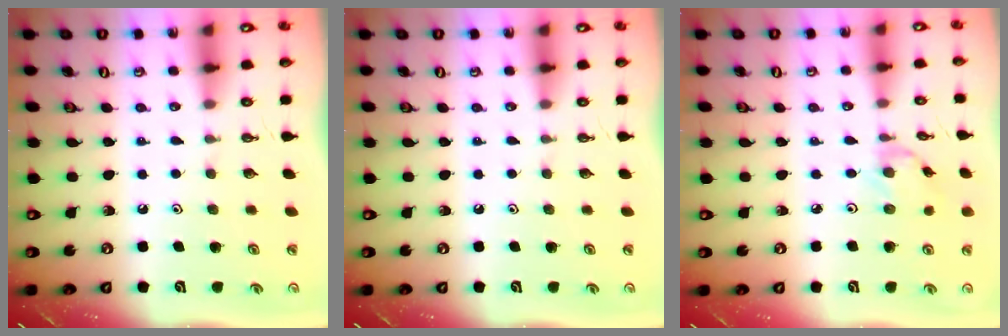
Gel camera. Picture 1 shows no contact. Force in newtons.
{"total": 0.0}
{"total": 1.2, "press": 1.1, "slide": 0.3}